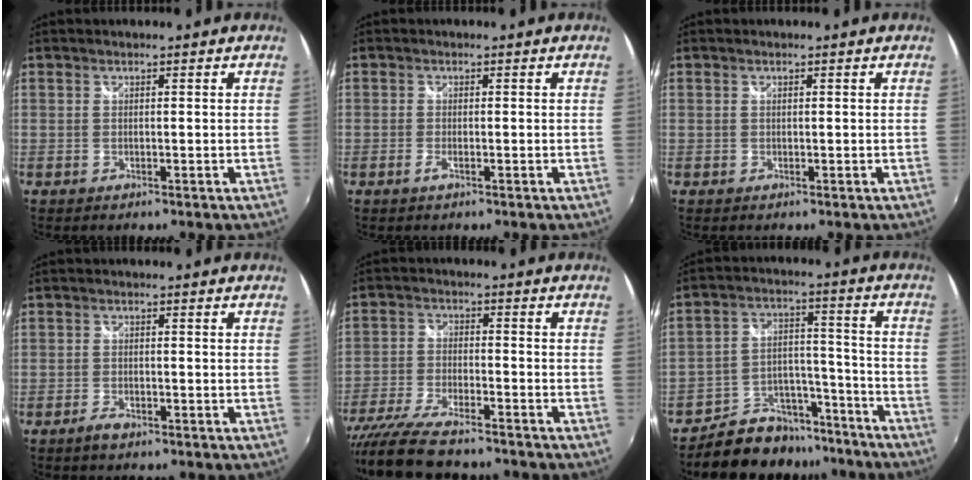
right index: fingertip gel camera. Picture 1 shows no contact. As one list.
[{"total": 1.3, "force": [-0.7, 0.2, 1.1], "torque": [-0.024, -0.003, -0.013]}, {"total": 0.0}, {"total": 2.2, "force": [-1.6, 0.9, 1.2], "torque": [-0.030, -0.003, -0.032]}, {"total": 14.6, "force": [-12.3, 3.0, 7.3], "torque": [-0.164, -0.044, -0.220]}, {"total": 12.1, "force": [-10.0, 6.4, 2.5], "torque": [-0.046, 0.051, -0.143]}]